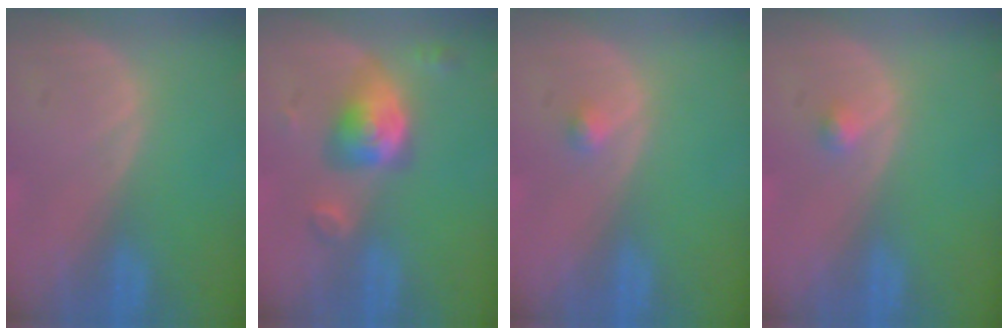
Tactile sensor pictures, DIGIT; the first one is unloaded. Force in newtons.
{"total": 5.5, "press": 5.4, "slide": 1.0}
{"total": 1.0, "press": 1.0, "slide": 0.1}
{"total": 1.0, "press": 1.0, "slide": 0.1}